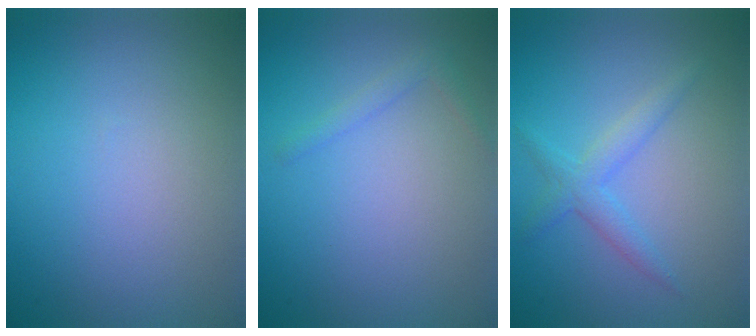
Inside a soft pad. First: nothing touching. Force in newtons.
{"total": 1.1, "press": 1.1, "slide": 0.1}
{"total": 2.2, "press": 2.2, "slide": 0.1}